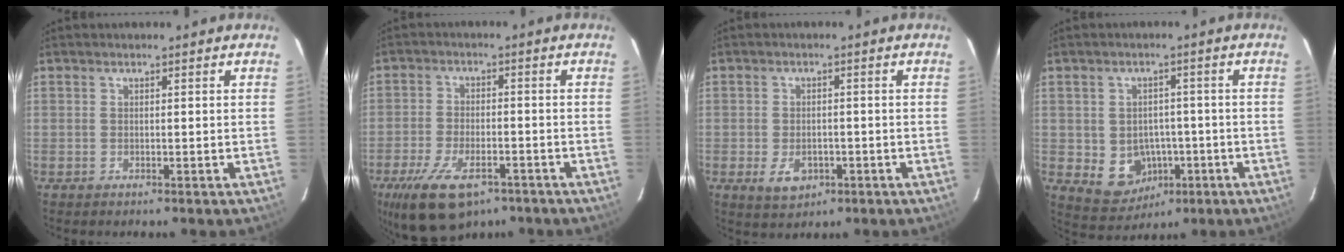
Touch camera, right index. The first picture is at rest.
{"total": 14.1, "force": [-8.8, 6.4, 8.9], "torque": [-0.197, -0.028, -0.147]}
{"total": 5.2, "force": [-2.0, 3.5, 3.3], "torque": [-0.072, -0.008, -0.025]}
{"total": 8.0, "force": [-2.2, 7.0, 3.1], "torque": [-0.075, 0.007, -0.005]}